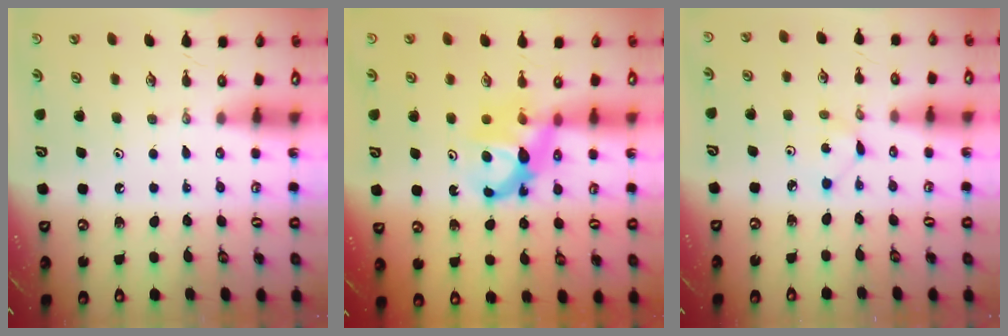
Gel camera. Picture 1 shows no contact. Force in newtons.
{"total": 6.8, "press": 6.8, "slide": 0.2}
{"total": 1.9, "press": 1.9, "slide": 0.2}